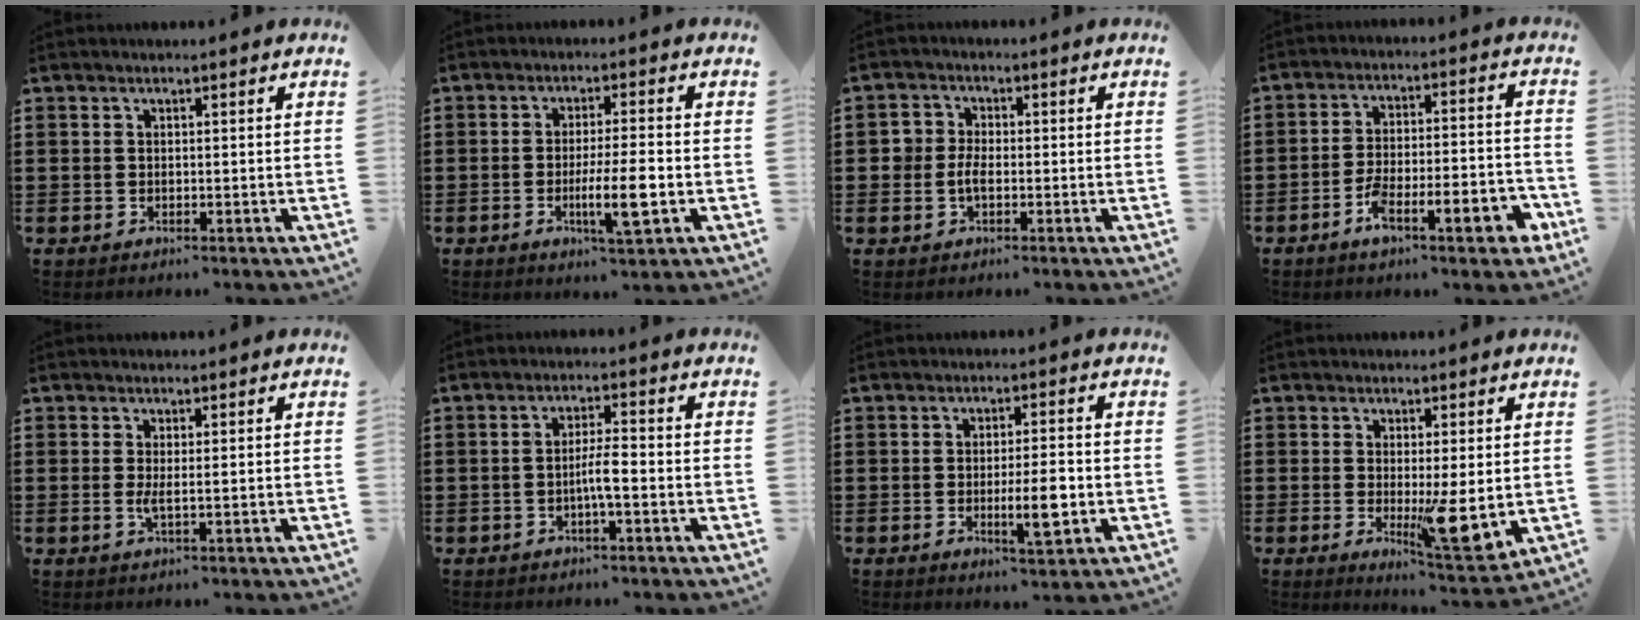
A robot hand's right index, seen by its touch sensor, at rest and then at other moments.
{"total": 7.7, "force": [-2.1, 0.9, 7.3], "torque": [-0.131, -0.012, -0.039]}
{"total": 3.0, "force": [-0.8, 2.2, 1.9], "torque": [-0.048, 0.002, -0.018]}
{"total": 9.1, "force": [-4.9, 2.5, 7.2], "torque": [-0.130, 0.008, -0.088]}
{"total": 1.7, "force": [0.0, -0.1, 1.7], "torque": [-0.032, -0.007, -0.001]}
{"total": 3.7, "force": [-1.1, 0.3, 3.5], "torque": [-0.070, -0.003, -0.024]}
{"total": 6.3, "force": [-1.4, 1.2, 6.1], "torque": [-0.097, -0.010, -0.026]}
{"total": 7.1, "force": [-0.6, 1.3, 7.0], "torque": [-0.106, -0.023, -0.005]}